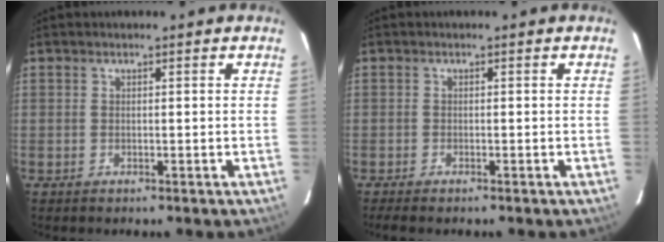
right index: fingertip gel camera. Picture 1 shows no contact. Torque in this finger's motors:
{"motor_torque": [-0.18, -0.11, 0.13, 0.02]}